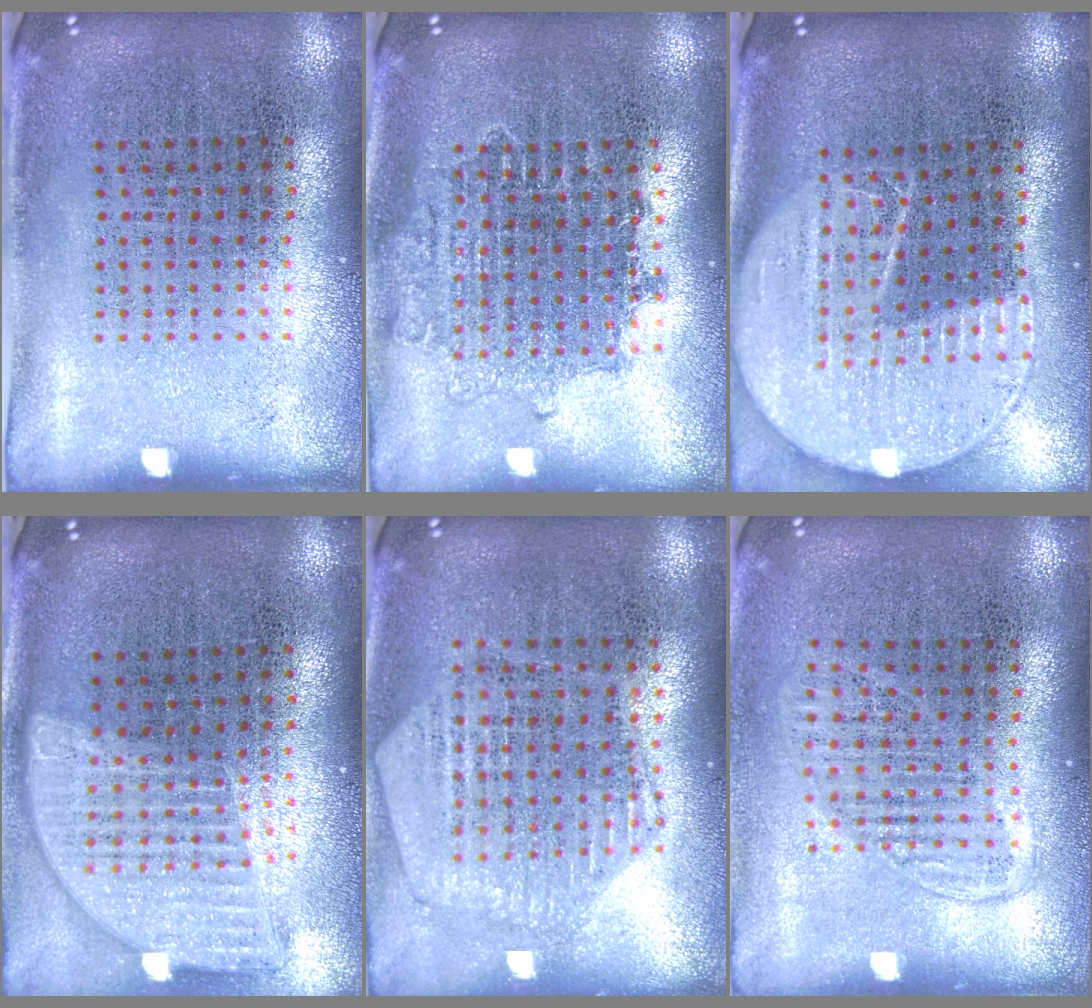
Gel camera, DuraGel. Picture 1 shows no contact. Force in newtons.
{"total": 1.6, "press": 1.3, "slide": 0.9}
{"total": 2.1, "press": 1.8, "slide": 1.0}
{"total": 1.7, "press": 1.5, "slide": 0.9}
{"total": 1.1, "press": 1.1, "slide": 0.1}
{"total": 1.3, "press": 1.2, "slide": 0.6}